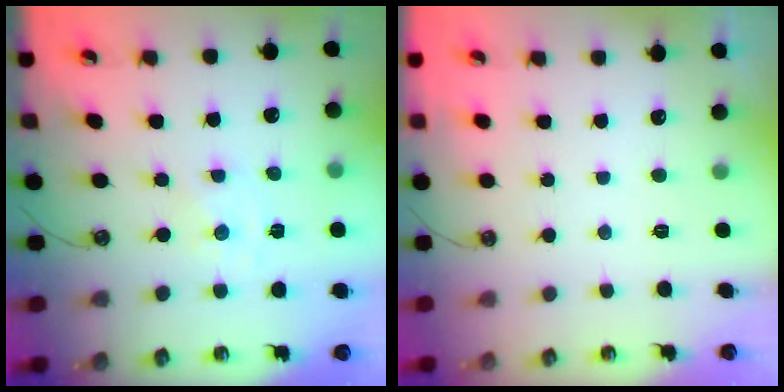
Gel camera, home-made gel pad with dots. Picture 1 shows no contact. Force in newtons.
{"total": 0.0}